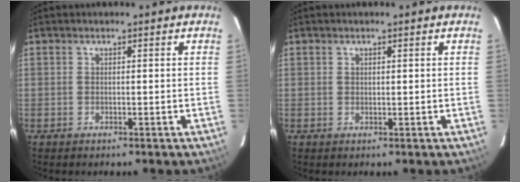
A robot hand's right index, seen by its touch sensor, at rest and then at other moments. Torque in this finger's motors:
{"motor_torque": [-0.15, -0.06, -0.04, 0.00]}